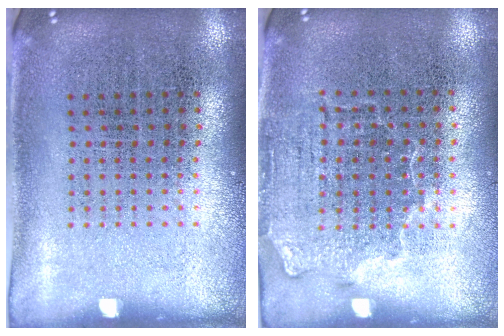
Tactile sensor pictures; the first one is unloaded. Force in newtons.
{"total": 1.5, "press": 1.2, "slide": 0.8}